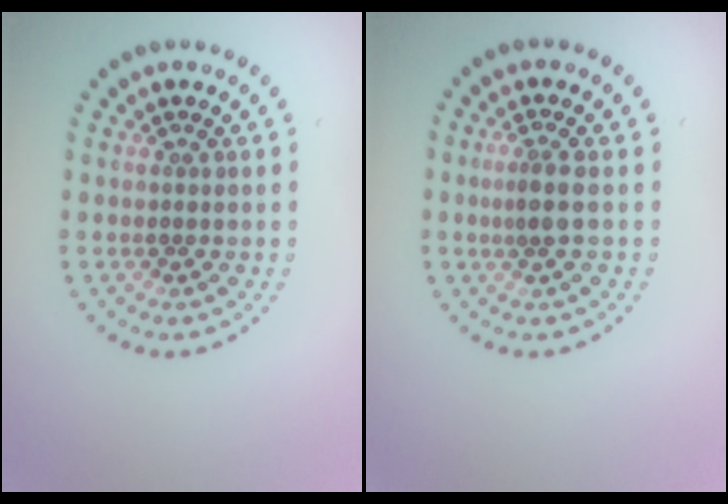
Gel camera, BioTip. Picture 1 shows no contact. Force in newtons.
{"total": 2.1, "press": 1.7, "slide": 1.2}